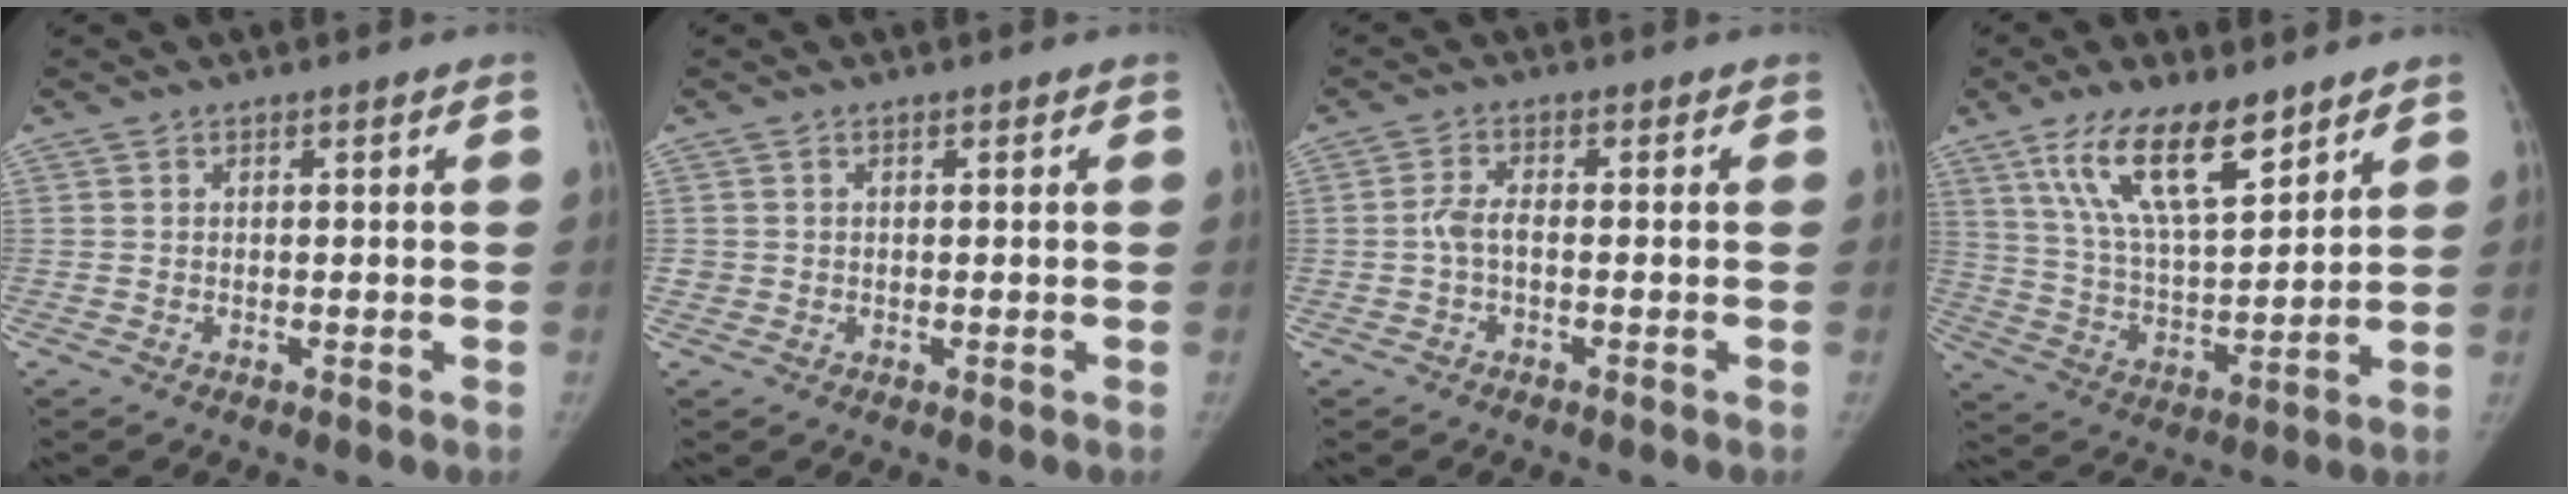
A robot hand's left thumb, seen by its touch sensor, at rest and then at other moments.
{"total": 1.0, "force": [-0.1, 1.0, 0.1], "torque": [0.006, 0.004, -0.003]}
{"total": 3.0, "force": [-0.8, 1.3, 2.5], "torque": [-0.052, 0.008, -0.022]}
{"total": 14.9, "force": [9.4, 5.1, 10.4], "torque": [-0.166, -0.044, 0.182]}